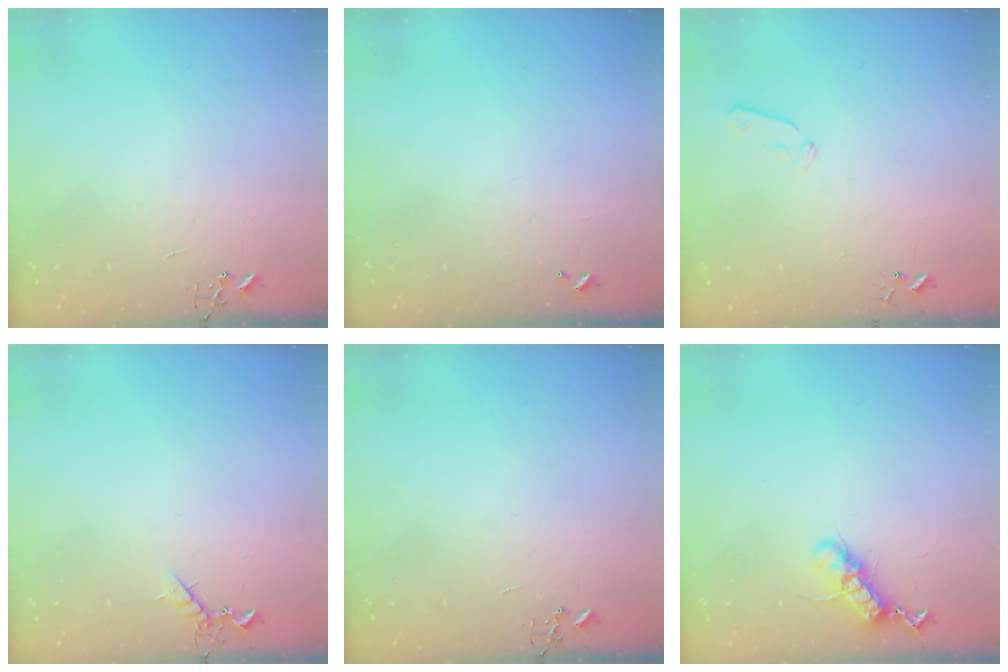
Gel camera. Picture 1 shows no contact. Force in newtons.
{"total": 0.0}
{"total": 5.4, "press": 5.4, "slide": 0.8}
{"total": 5.3, "press": 5.2, "slide": 1.0}
{"total": 0.0}
{"total": 11.8, "press": 11.8, "slide": 1.2}